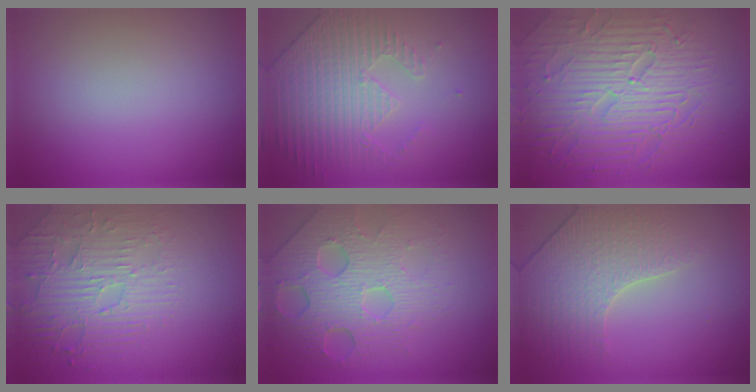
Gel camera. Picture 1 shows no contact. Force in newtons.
{"total": 4.4, "press": 3.5, "slide": 2.6}
{"total": 9.2, "press": 6.3, "slide": 6.7}
{"total": 2.8, "press": 2.5, "slide": 1.4}
{"total": 7.3, "press": 5.0, "slide": 5.3}
{"total": 3.8, "press": 3.6, "slide": 1.2}